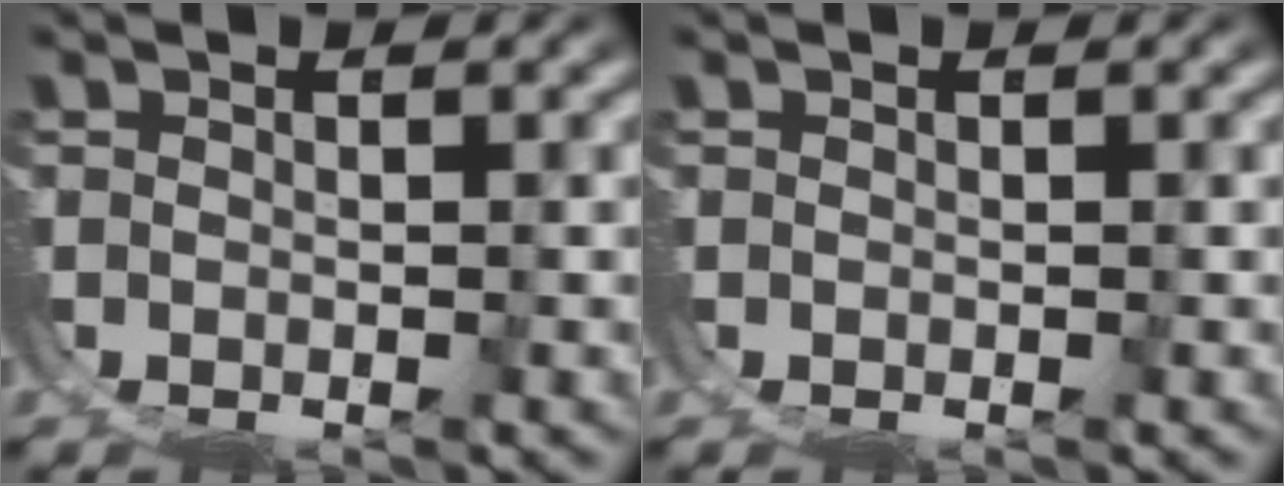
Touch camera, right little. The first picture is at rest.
{"total": 0.0}